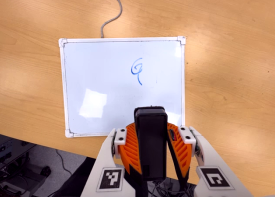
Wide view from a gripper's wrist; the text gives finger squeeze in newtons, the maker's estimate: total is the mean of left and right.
{"total": 10.0, "left": 9.4, "right": 10.5}